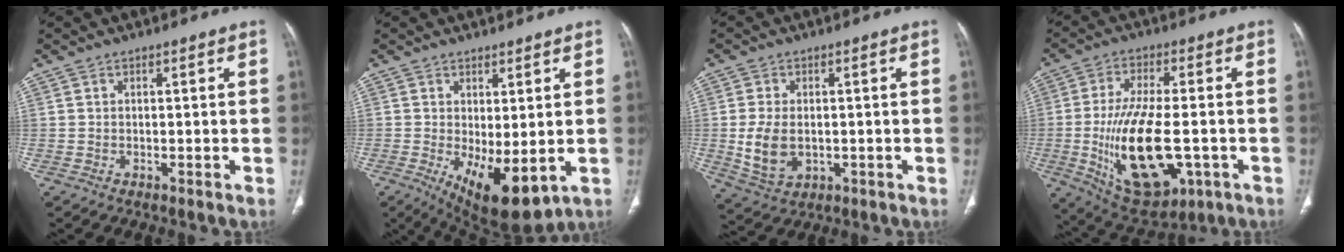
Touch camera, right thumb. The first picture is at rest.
{"total": 10.7, "force": [-1.9, 4.5, 9.5], "torque": [-0.141, -0.021, -0.008]}
{"total": 8.1, "force": [-0.7, 5.4, 6.1], "torque": [-0.116, -0.007, 0.000]}
{"total": 19.7, "force": [-4.0, 9.0, 17.0], "torque": [-0.306, -0.003, -0.045]}